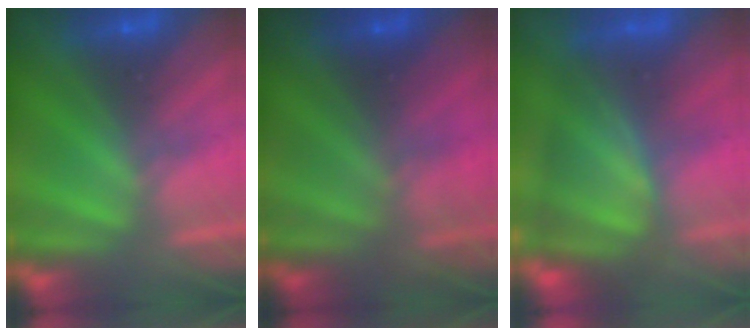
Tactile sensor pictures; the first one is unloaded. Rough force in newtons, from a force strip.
{"total": 2.9}
{"total": 4.9}